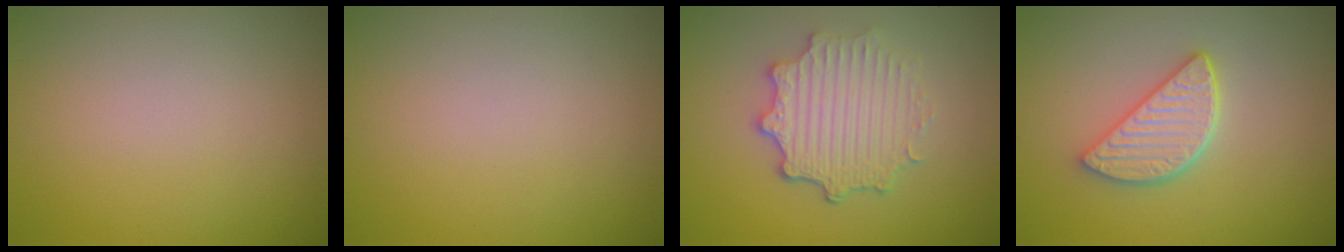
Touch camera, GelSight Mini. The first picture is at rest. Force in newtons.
{"total": 0.0}
{"total": 4.9, "press": 3.8, "slide": 3.1}
{"total": 4.1, "press": 3.4, "slide": 2.3}